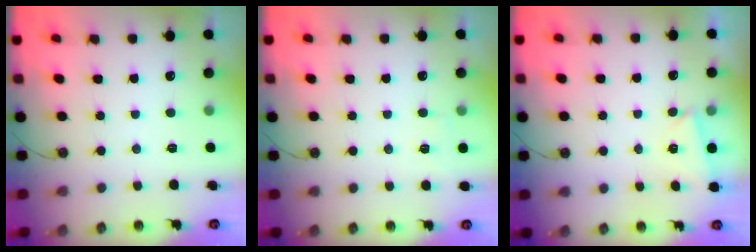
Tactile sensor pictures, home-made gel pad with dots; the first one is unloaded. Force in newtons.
{"total": 4.1, "press": 3.3, "slide": 2.5}
{"total": 2.4, "press": 2.3, "slide": 0.6}